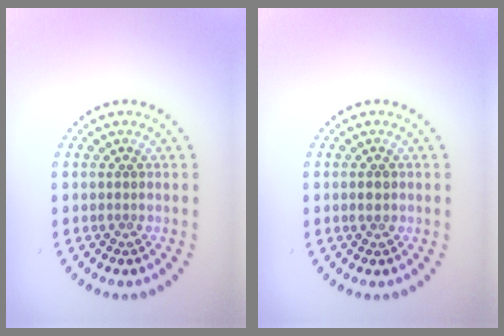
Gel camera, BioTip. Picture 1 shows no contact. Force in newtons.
{"total": 1.2, "press": 1.2, "slide": 0.0}